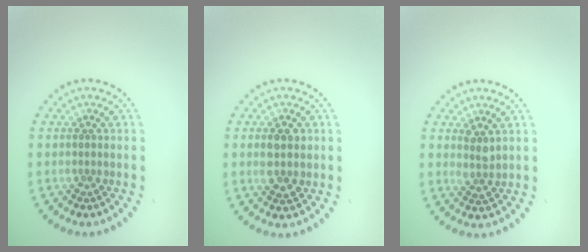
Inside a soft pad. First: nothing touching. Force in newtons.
{"total": 2.6, "press": 2.6, "slide": 0.3}
{"total": 1.5, "press": 1.2, "slide": 0.9}